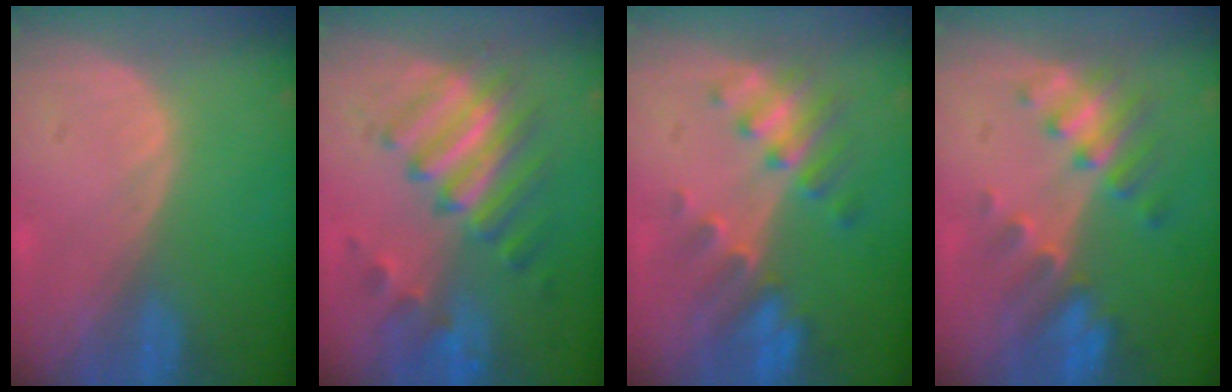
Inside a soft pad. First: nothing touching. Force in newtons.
{"total": 8.7, "press": 8.3, "slide": 2.4}
{"total": 7.9, "press": 6.9, "slide": 3.7}
{"total": 7.9, "press": 6.9, "slide": 3.7}